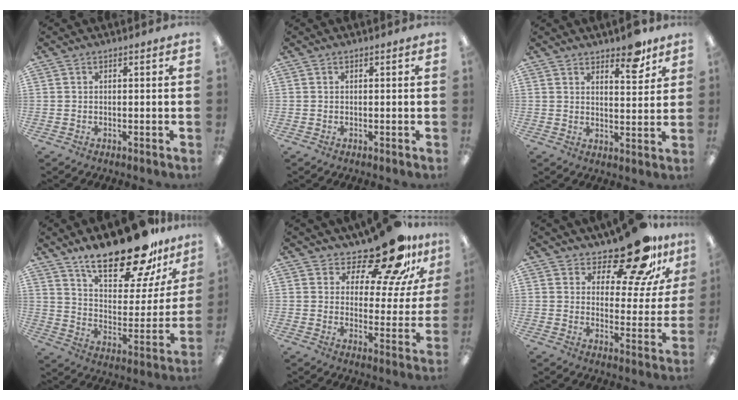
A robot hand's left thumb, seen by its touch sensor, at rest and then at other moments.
{"total": 0.0}
{"total": 7.1, "force": [5.6, 2.6, 3.5], "torque": [-0.026, -0.041, 0.092]}
{"total": 24.6, "force": [18.9, 8.3, 13.4], "torque": [-0.206, -0.122, 0.319]}
{"total": 16.6, "force": [13.7, 5.2, 8.0], "torque": [-0.127, -0.103, 0.232]}
{"total": 16.3, "force": [13.2, 5.6, 7.7], "torque": [-0.121, -0.095, 0.226]}